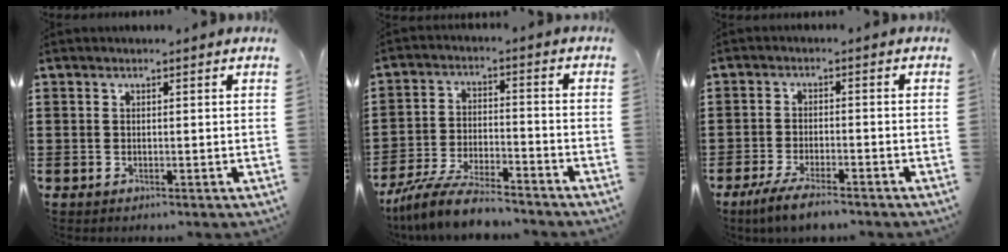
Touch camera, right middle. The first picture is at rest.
{"total": 7.5, "force": [-6.8, 1.0, 3.0], "torque": [-0.068, 0.004, -0.132]}
{"total": 4.2, "force": [-3.5, 0.6, 2.3], "torque": [-0.058, -0.007, -0.072]}